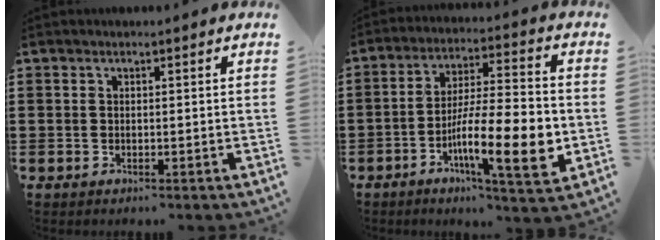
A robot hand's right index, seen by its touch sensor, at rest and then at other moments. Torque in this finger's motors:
{"motor_torque": [2.14, 0.00, 1.05, 0.18]}